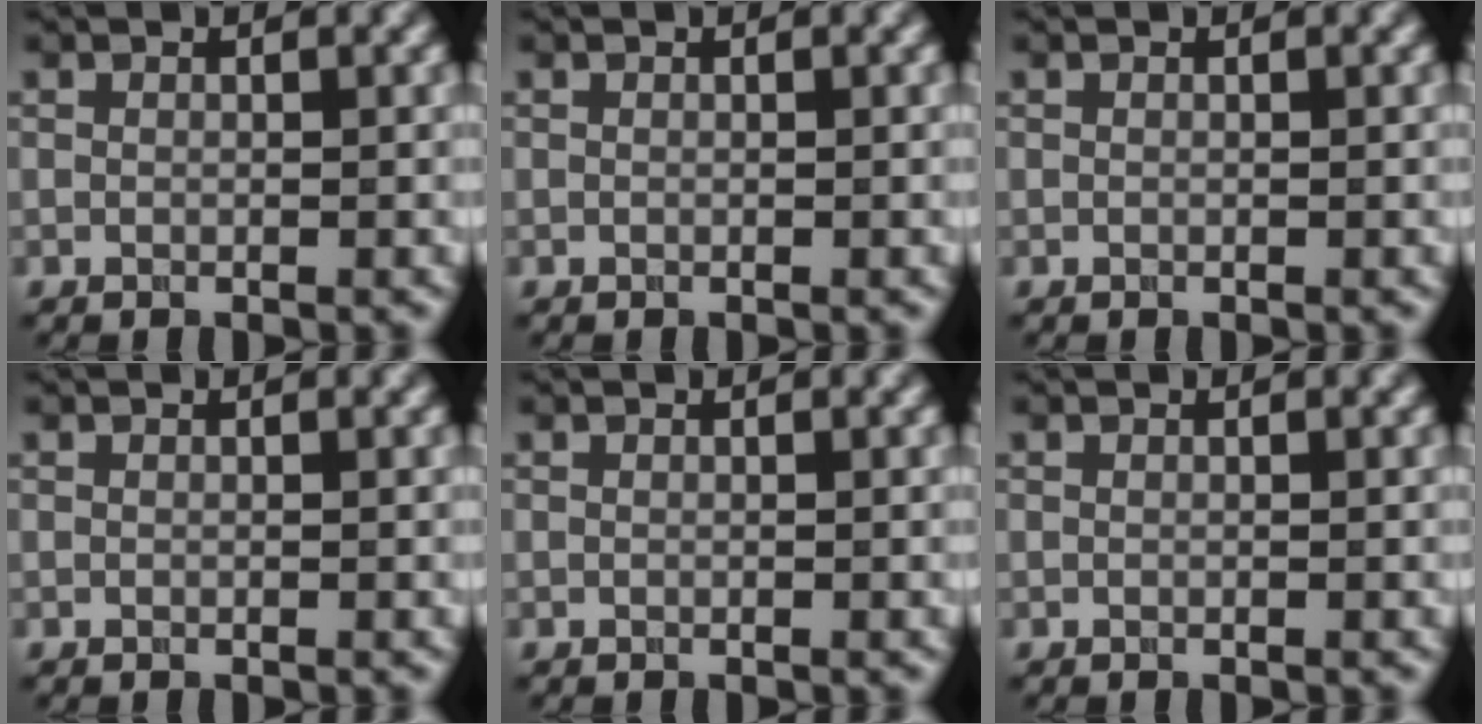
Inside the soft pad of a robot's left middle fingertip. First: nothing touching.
{"total": 0.0}
{"total": 0.0}
{"total": 0.0}
{"total": 0.0}
{"total": 0.0}